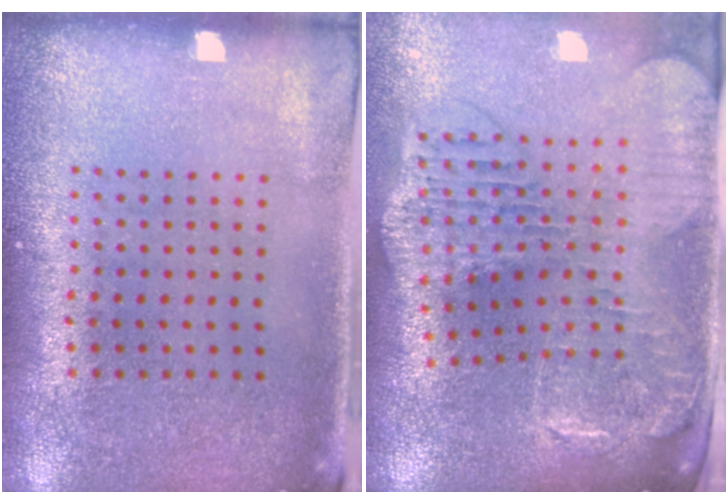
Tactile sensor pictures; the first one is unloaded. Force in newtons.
{"total": 2.5, "press": 2.2, "slide": 1.2}